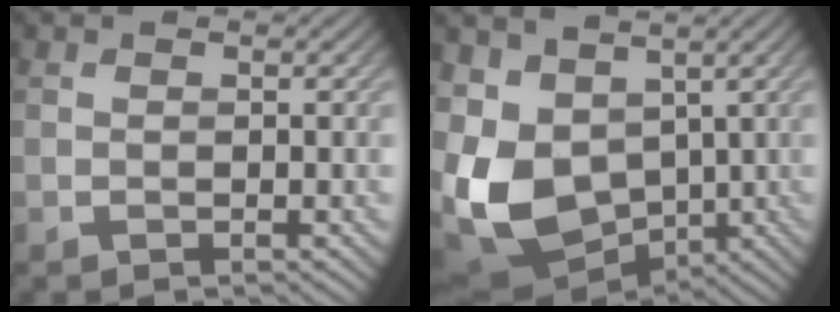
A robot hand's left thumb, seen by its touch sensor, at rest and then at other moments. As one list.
[{"total": 12.6, "force": [-0.4, 9.2, 8.7], "torque": [-0.227, -0.022, 0.011]}]